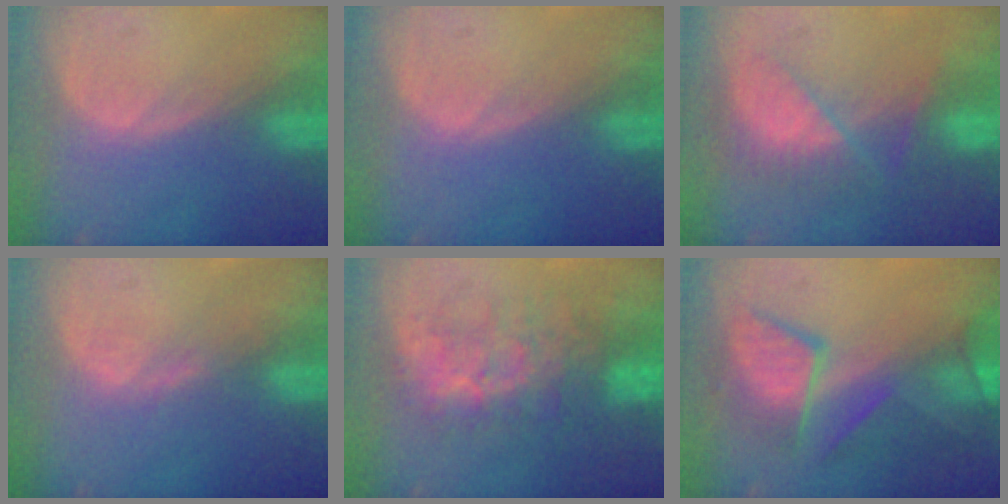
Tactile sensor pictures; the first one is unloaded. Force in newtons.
{"total": 0.0}
{"total": 7.9, "press": 7.0, "slide": 3.7}
{"total": 1.1, "press": 1.1, "slide": 0.2}
{"total": 8.7, "press": 8.1, "slide": 3.1}
{"total": 9.4, "press": 8.6, "slide": 3.8}